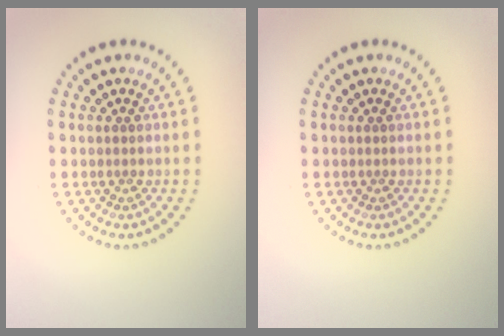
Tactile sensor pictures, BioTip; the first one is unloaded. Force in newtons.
{"total": 0.0}